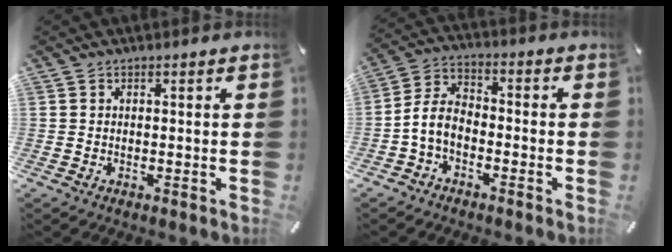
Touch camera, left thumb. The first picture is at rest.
{"total": 6.6, "force": [-3.1, 4.4, 3.9], "torque": [-0.097, 0.009, -0.061]}